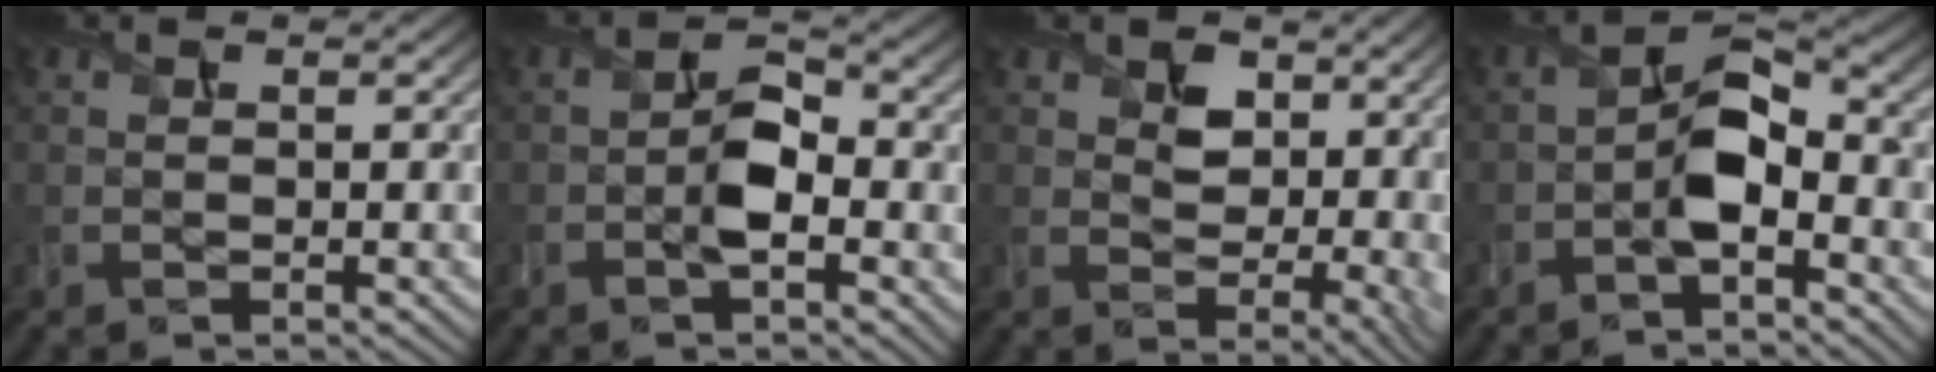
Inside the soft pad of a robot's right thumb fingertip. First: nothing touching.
{"total": 4.7, "force": [-1.3, 2.0, 4.1], "torque": [-0.074, 0.008, -0.032]}
{"total": 6.9, "force": [2.5, 4.5, 4.6], "torque": [-0.074, -0.009, 0.042]}
{"total": 5.7, "force": [-2.2, 2.4, 4.6], "torque": [-0.081, 0.014, -0.049]}